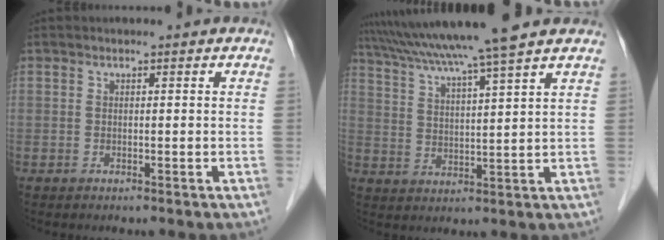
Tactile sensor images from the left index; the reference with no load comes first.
{"total": 13.3, "force": [11.1, -1.6, 7.1], "torque": [-0.125, 0.015, 0.175]}